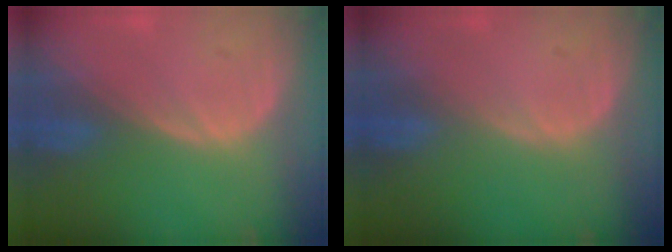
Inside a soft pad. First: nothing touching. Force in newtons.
{"total": 0.0}